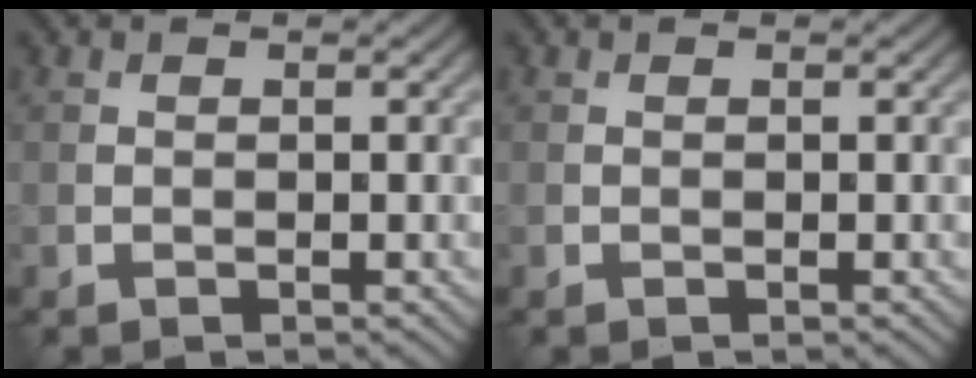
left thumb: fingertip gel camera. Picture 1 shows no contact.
{"total": 0.0}